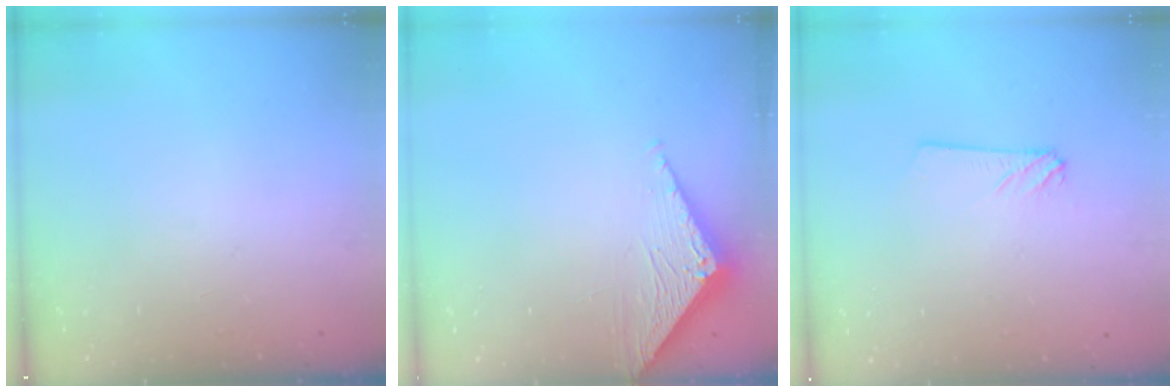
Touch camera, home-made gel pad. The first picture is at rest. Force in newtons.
{"total": 3.3, "press": 3.3, "slide": 0.2}
{"total": 2.4, "press": 2.4, "slide": 0.3}